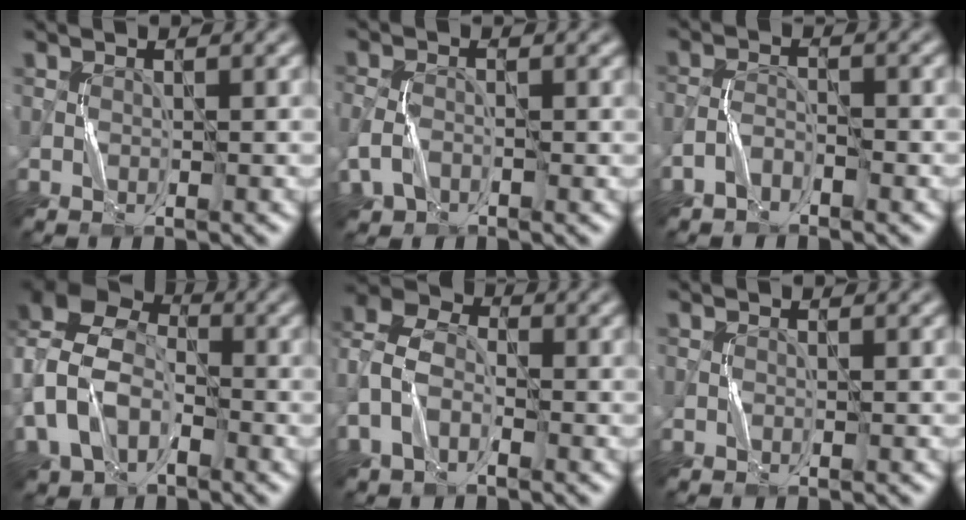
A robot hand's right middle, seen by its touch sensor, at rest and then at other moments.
{"total": 2.7, "force": [-0.9, 1.9, 1.7], "torque": [-0.038, -0.001, -0.022]}
{"total": 1.9, "force": [-1.5, 0.8, 1.0], "torque": [-0.019, 0.008, -0.034]}
{"total": 11.2, "force": [-1.9, 8.4, 7.2], "torque": [-0.182, -0.009, -0.045]}
{"total": 6.3, "force": [-1.8, 4.4, 4.1], "torque": [-0.104, 0.009, -0.052]}
{"total": 0.0}